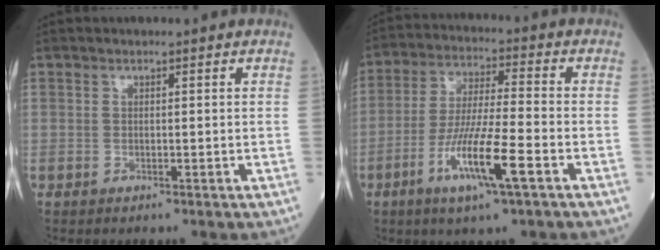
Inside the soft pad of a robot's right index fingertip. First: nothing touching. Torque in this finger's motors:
{"motor_torque": [1.33, -0.81, 0.64, 0.21]}